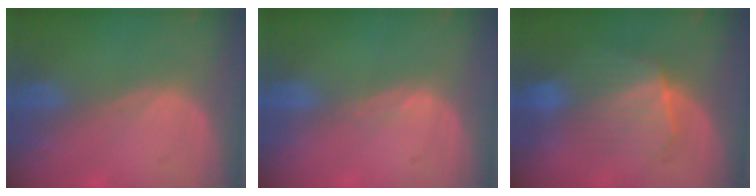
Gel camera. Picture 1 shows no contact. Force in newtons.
{"total": 1.0, "press": 0.7, "slide": 0.7}
{"total": 7.1, "press": 6.9, "slide": 1.3}